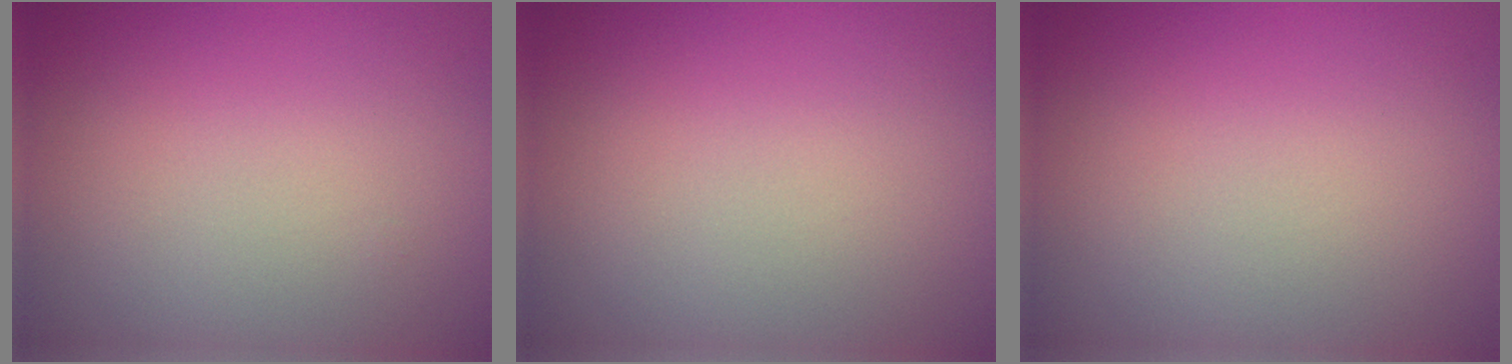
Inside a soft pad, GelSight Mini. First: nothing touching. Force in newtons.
{"total": 0.0}
{"total": 0.0}